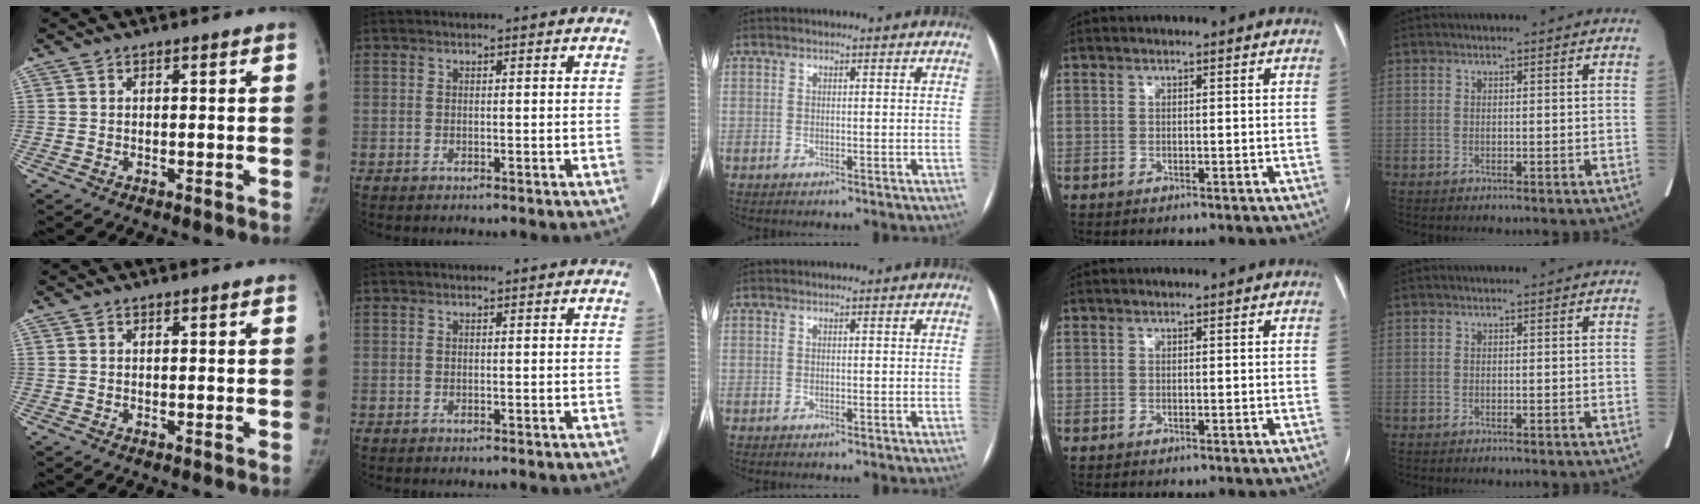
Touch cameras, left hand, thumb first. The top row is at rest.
{}